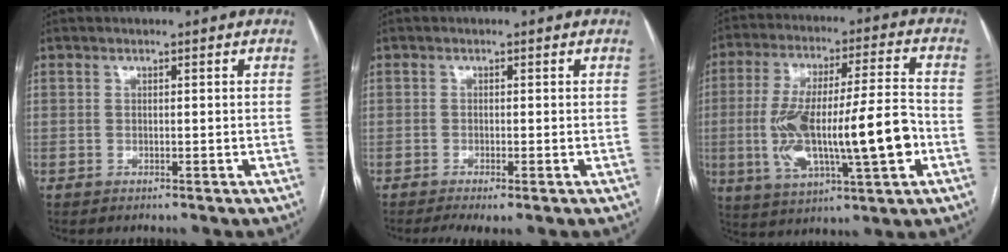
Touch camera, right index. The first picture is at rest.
{"total": 3.8, "force": [-2.4, 0.8, 2.8], "torque": [-0.046, -0.010, -0.036]}
{"total": 18.9, "force": [-3.5, 3.6, 18.2], "torque": [-0.335, 0.016, -0.046]}